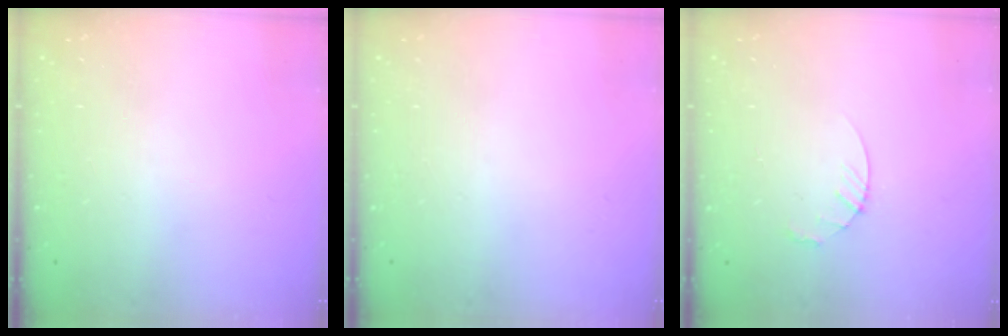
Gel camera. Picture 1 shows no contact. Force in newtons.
{"total": 0.0}
{"total": 3.7, "press": 3.7, "slide": 0.5}